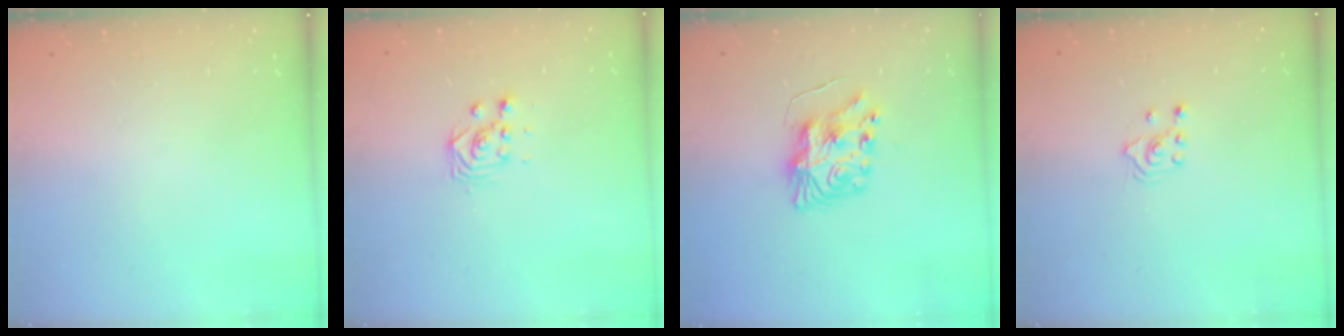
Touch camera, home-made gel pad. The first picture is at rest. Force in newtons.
{"total": 3.0, "press": 3.0, "slide": 0.0}
{"total": 8.5, "press": 8.5, "slide": 0.4}
{"total": 3.2, "press": 3.1, "slide": 1.0}